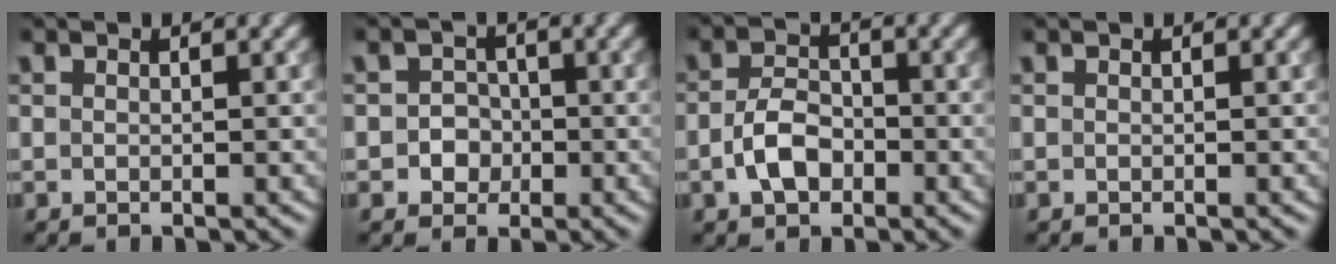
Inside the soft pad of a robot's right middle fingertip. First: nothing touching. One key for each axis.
{"total": 2.3, "fx": -0.5, "fy": 2.1, "fz": 0.6, "tx": 0.015, "ty": 0.000, "tz": -0.021}
{"total": 3.5, "fx": -1.3, "fy": 2.3, "fz": 2.3, "tx": -0.044, "ty": 0.004, "tz": -0.026}
{"total": 0.0}